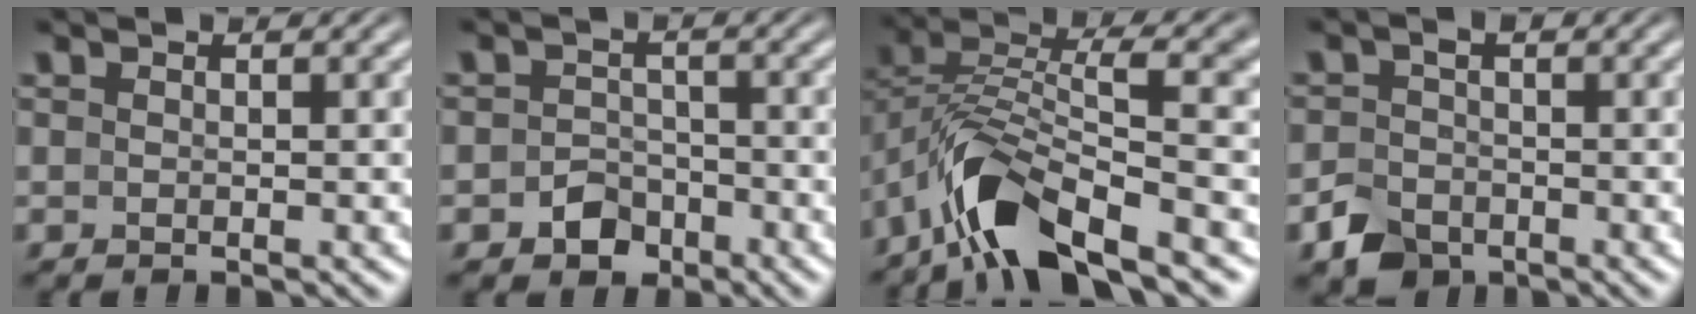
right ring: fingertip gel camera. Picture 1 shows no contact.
{"total": 3.6, "force": [-2.6, 2.5, 0.4], "torque": [-0.002, -0.013, -0.039]}
{"total": 7.6, "force": [-3.4, 3.2, 6.0], "torque": [-0.129, -0.024, -0.043]}
{"total": 3.0, "force": [-2.3, 1.7, 0.7], "torque": [-0.005, -0.015, -0.042]}